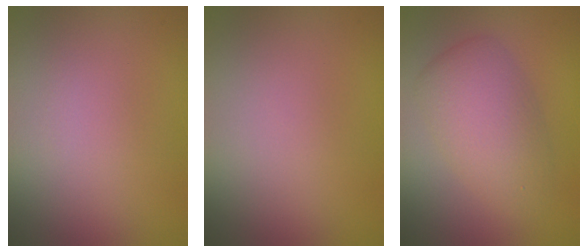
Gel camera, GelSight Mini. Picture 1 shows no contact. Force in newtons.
{"total": 0.0}
{"total": 4.6, "press": 4.6, "slide": 0.1}